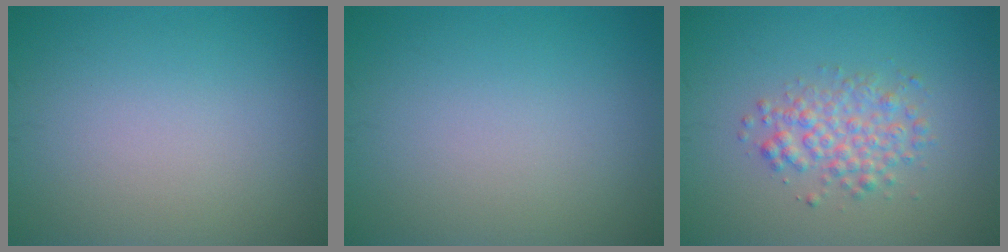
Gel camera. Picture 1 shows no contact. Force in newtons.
{"total": 0.0}
{"total": 3.0, "press": 3.0, "slide": 0.1}